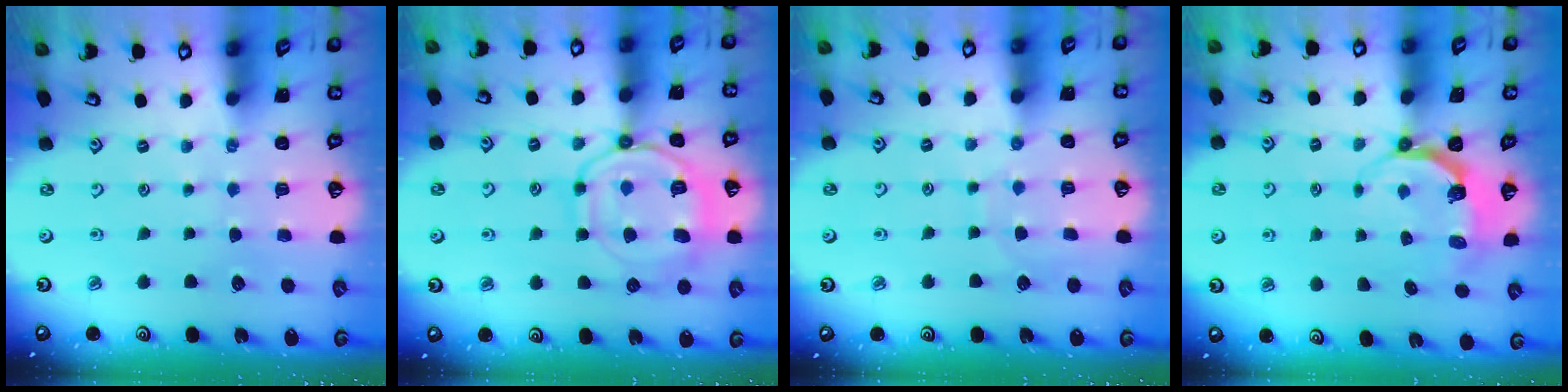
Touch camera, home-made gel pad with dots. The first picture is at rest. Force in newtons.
{"total": 14.2, "press": 14.1, "slide": 1.4}
{"total": 4.0, "press": 4.0, "slide": 0.4}
{"total": 5.9, "press": 4.8, "slide": 3.4}